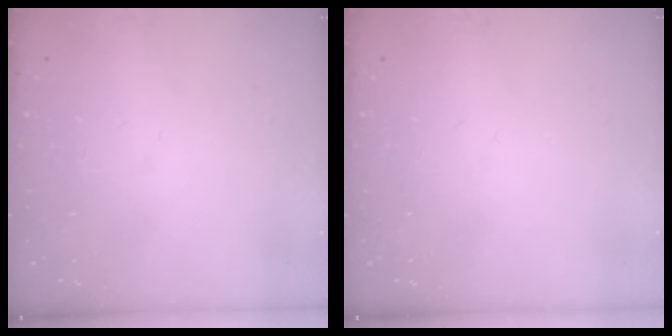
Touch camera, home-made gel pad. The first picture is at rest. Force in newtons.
{"total": 0.0}